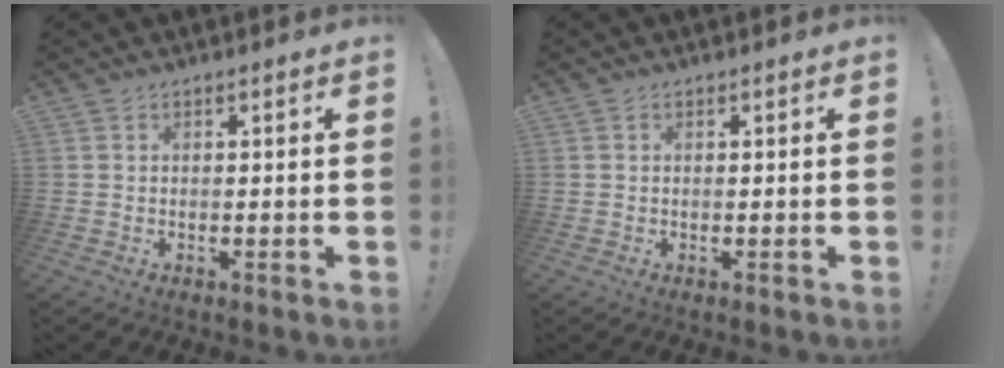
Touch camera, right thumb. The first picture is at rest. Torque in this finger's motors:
{"motor_torque": [-0.14, -0.01, -0.11, 0.05, 0.05]}